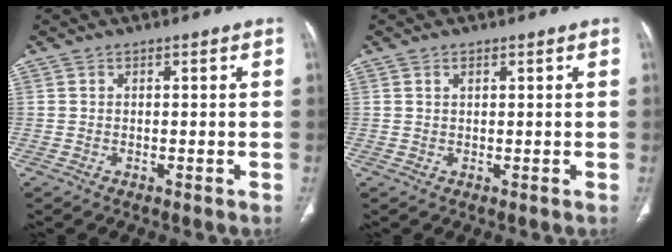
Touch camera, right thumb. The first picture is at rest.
{"total": 0.9, "force": [0.5, 0.4, 0.6], "torque": [-0.008, 0.002, 0.008]}